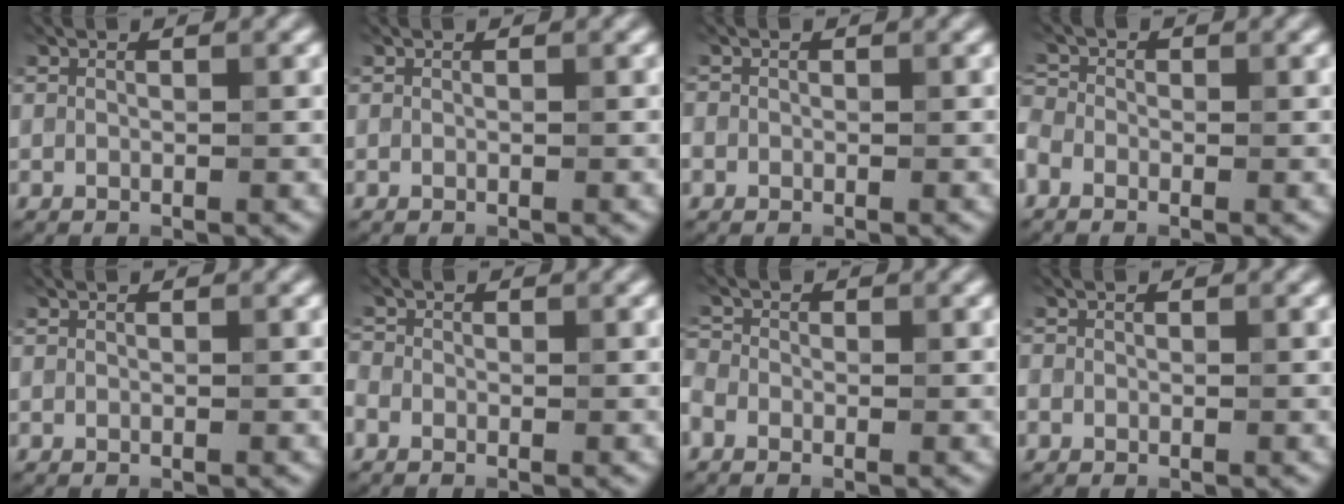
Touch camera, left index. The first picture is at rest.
{"total": 0.0}
{"total": 0.9, "force": [-0.2, 0.9, 0.1], "torque": [0.006, -0.006, -0.006]}
{"total": 1.8, "force": [-1.0, 1.3, 0.9], "torque": [-0.022, 0.001, -0.026]}
{"total": 0.0}
{"total": 0.8, "force": [-0.4, 0.7, 0.3], "torque": [-0.009, -0.004, -0.009]}
{"total": 1.5, "force": [-0.8, 1.1, 0.7], "torque": [-0.016, 0.001, -0.023]}
{"total": 0.6, "force": [-0.2, 0.6, 0.0], "torque": [0.005, -0.005, -0.004]}